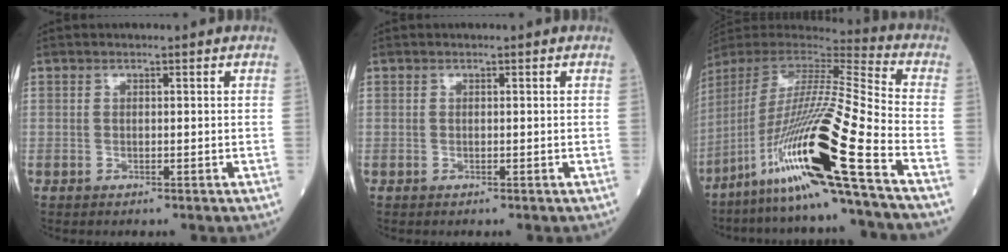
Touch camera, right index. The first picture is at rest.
{"total": 0.0}
{"total": 23.6, "force": [-12.4, -1.5, 20.0], "torque": [-0.399, -0.043, -0.236]}